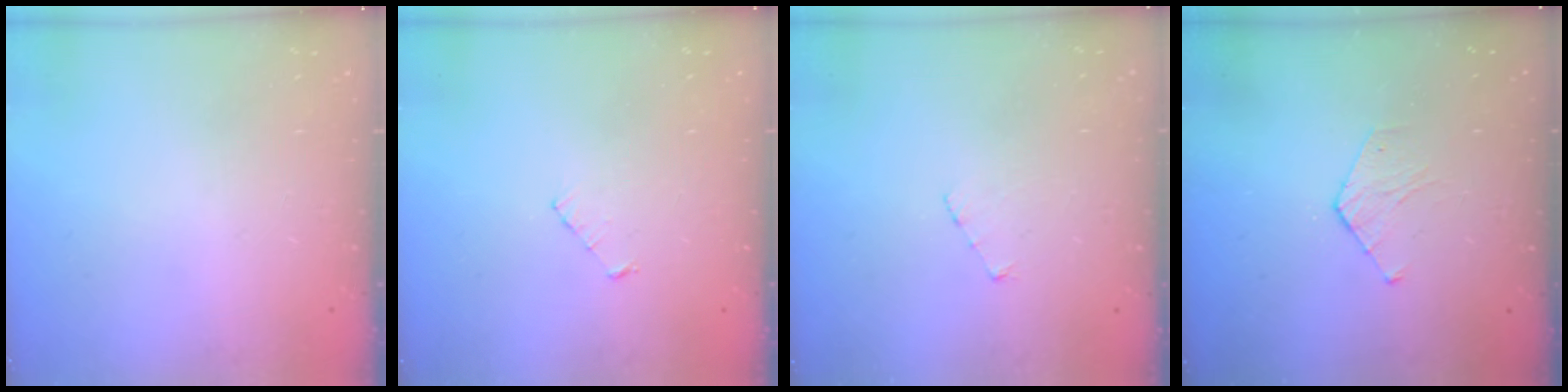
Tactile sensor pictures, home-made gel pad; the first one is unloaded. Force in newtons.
{"total": 3.1, "press": 3.0, "slide": 0.3}
{"total": 2.6, "press": 2.6, "slide": 0.3}
{"total": 2.8, "press": 2.7, "slide": 0.3}